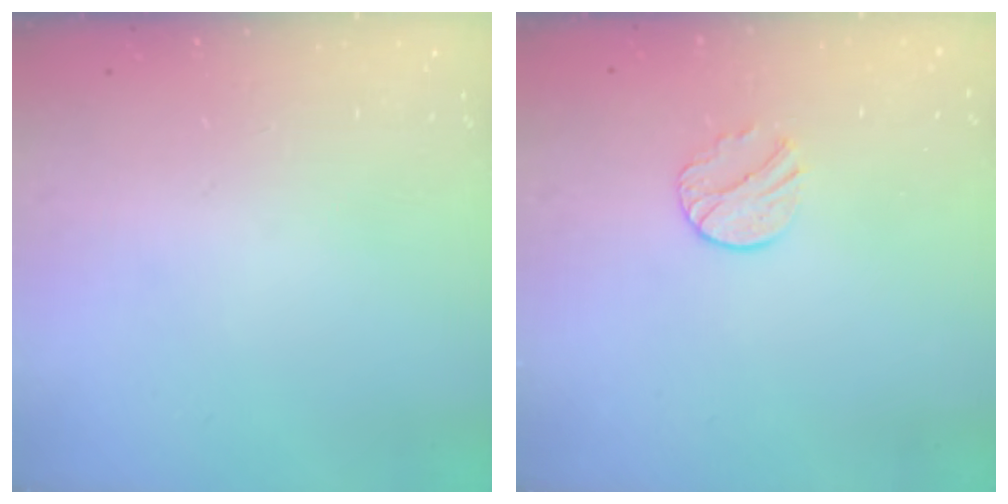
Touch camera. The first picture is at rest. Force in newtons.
{"total": 7.0, "press": 6.9, "slide": 0.7}